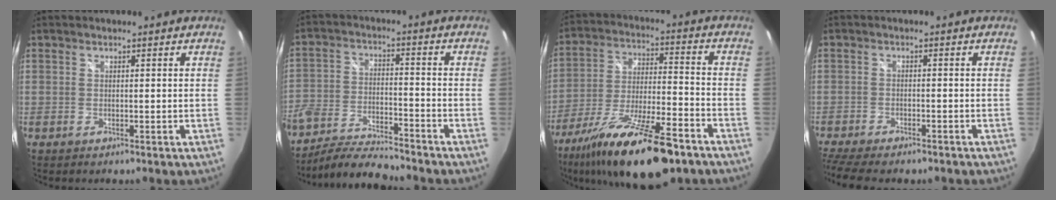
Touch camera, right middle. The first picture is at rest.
{"total": 11.8, "force": [-10.1, 2.8, 5.4], "torque": [-0.117, -0.017, -0.186]}
{"total": 22.7, "force": [-15.9, 5.4, 15.2], "torque": [-0.286, -0.049, -0.263]}
{"total": 10.5, "force": [-8.8, 2.6, 5.1], "torque": [-0.125, -0.037, -0.144]}